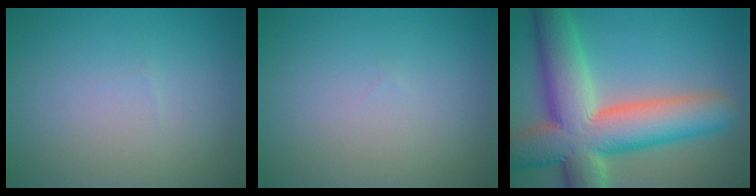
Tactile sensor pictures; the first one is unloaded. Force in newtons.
{"total": 0.0}
{"total": 13.5, "press": 13.4, "slide": 1.0}